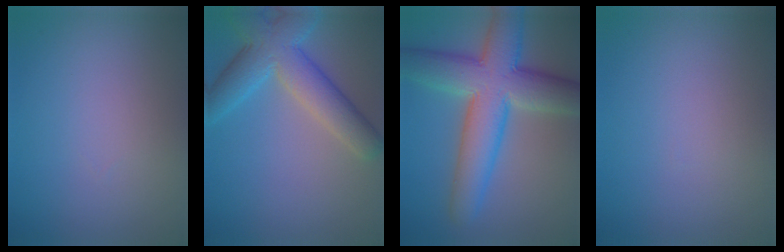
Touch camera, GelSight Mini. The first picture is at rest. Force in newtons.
{"total": 6.5, "press": 6.5, "slide": 0.5}
{"total": 10.1, "press": 10.1, "slide": 0.3}
{"total": 0.0}